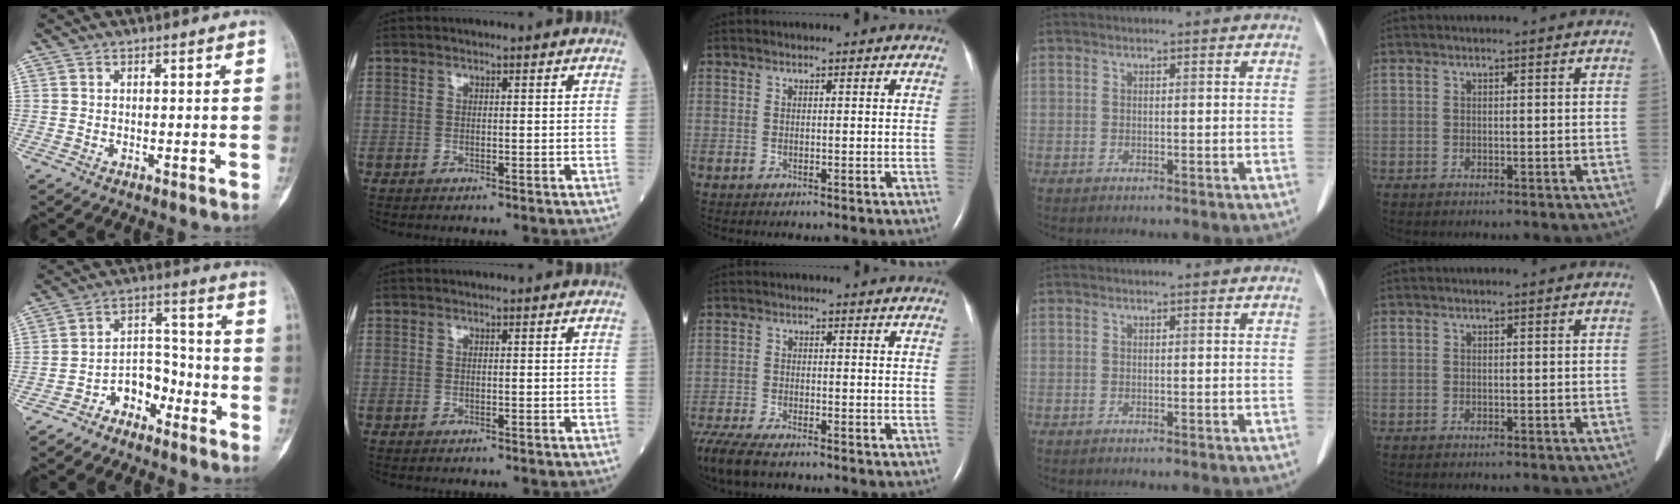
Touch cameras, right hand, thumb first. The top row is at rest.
{"thumb": {"total": 7.5, "force": [-4.7, 5.1, 3.1], "torque": [-0.019, 0.070, -0.090]}, "middle": {"total": 10.3, "force": [-8.4, 2.5, 5.5], "torque": [-0.110, -0.021, -0.143]}}